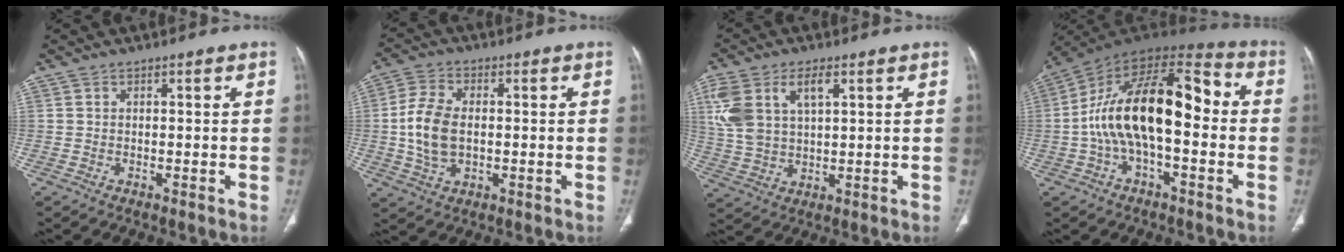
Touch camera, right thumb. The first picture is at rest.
{"total": 9.9, "force": [-0.2, 6.1, 7.8], "torque": [-0.161, 0.007, -0.003]}
{"total": 12.0, "force": [4.3, 6.6, 9.1], "torque": [-0.202, 0.005, 0.090]}
{"total": 20.9, "force": [-1.1, 10.0, 18.3], "torque": [-0.302, 0.055, -0.025]}